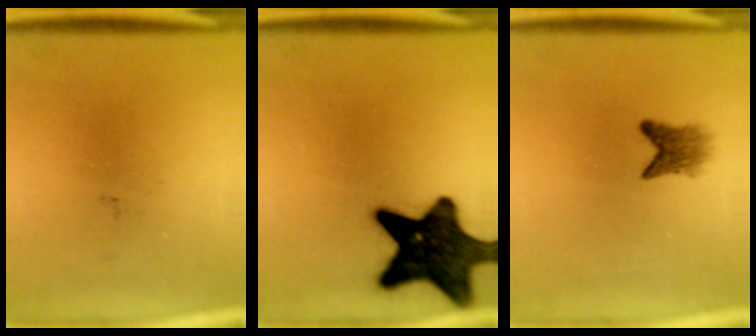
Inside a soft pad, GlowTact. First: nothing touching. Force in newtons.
{"total": 15.8}
{"total": 2.9}